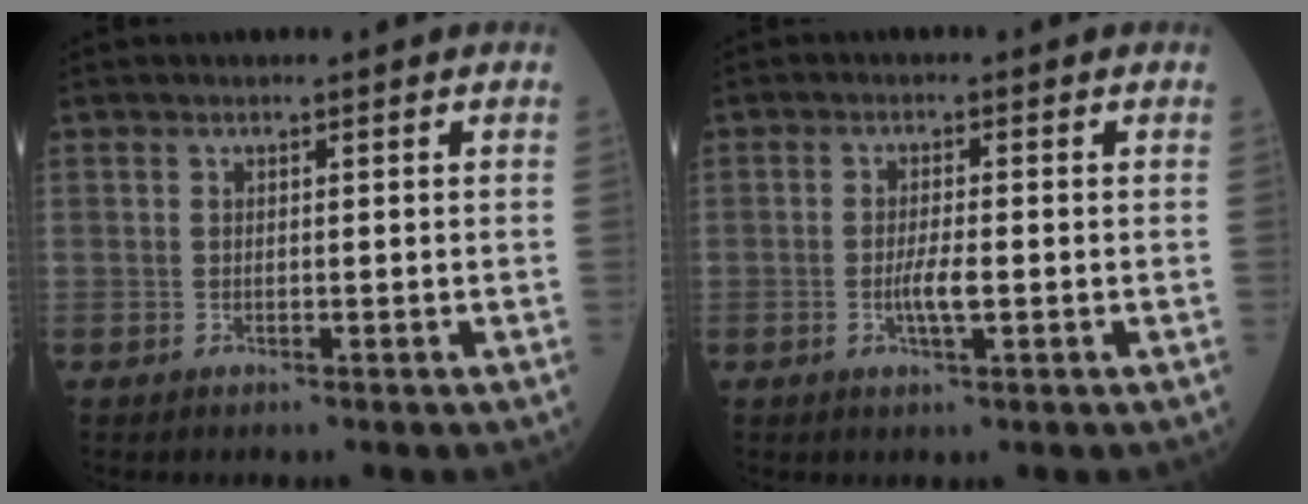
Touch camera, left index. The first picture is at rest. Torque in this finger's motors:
{"motor_torque": [0.46, 0.16, 0.11, 0.06]}